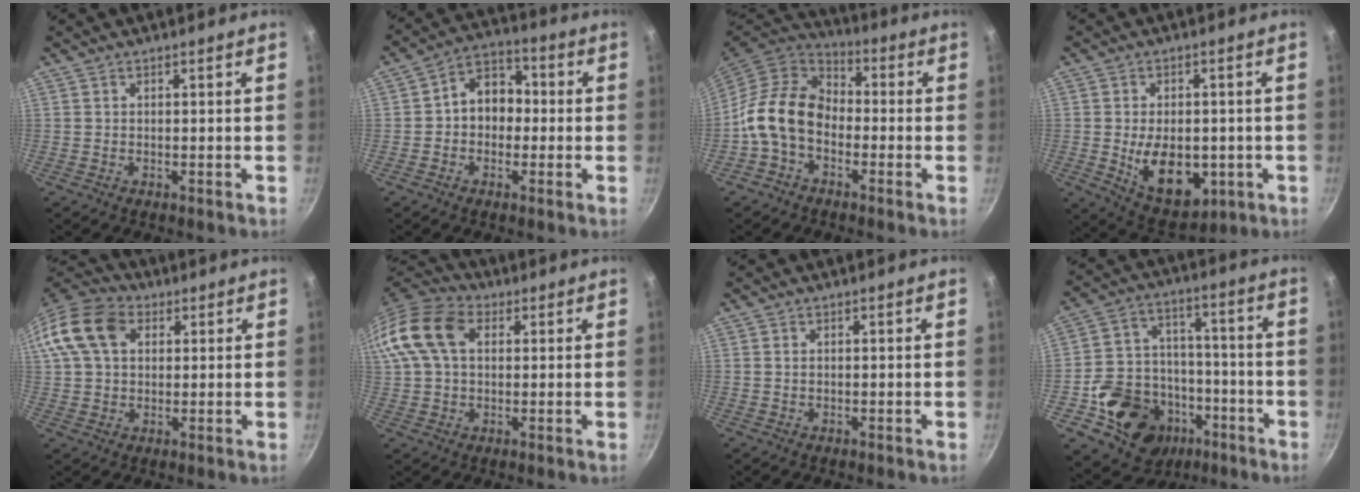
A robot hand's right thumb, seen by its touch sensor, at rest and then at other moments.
{"total": 8.9, "force": [-0.4, 7.0, 5.5], "torque": [-0.036, 0.031, -0.023]}
{"total": 13.0, "force": [-2.8, 9.5, 8.4], "torque": [-0.119, 0.035, -0.075]}
{"total": 12.8, "force": [-2.2, 8.1, 9.8], "torque": [-0.119, -0.010, -0.014]}
{"total": 15.0, "force": [4.5, 10.7, 9.4], "torque": [-0.176, 0.024, 0.068]}
{"total": 15.5, "force": [4.1, 10.4, 10.7], "torque": [-0.204, 0.025, 0.059]}
{"total": 0.7, "force": [0.2, 0.5, 0.4], "torque": [-0.006, 0.003, 0.003]}
{"total": 18.6, "force": [-7.3, 15.1, 8.0], "torque": [-0.097, 0.063, -0.102]}